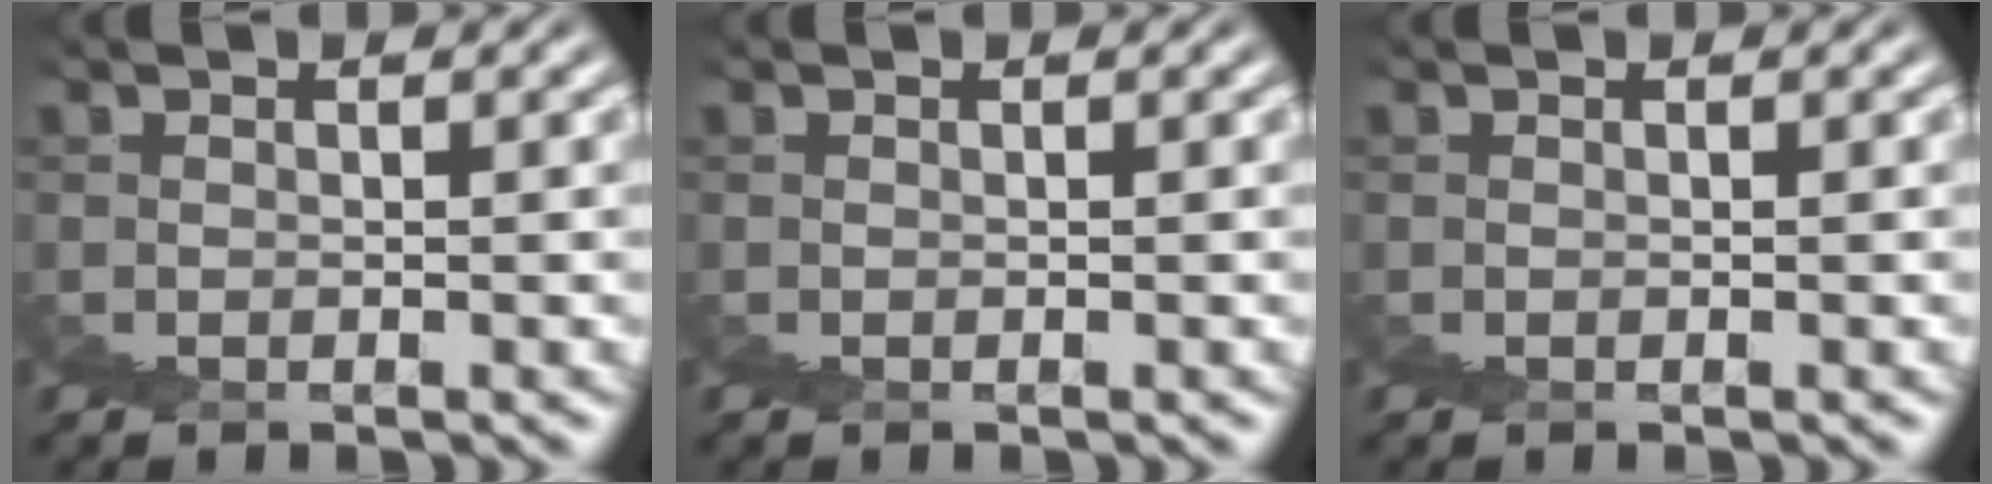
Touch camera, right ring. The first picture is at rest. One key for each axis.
{"total": 0.0}
{"total": 0.0}